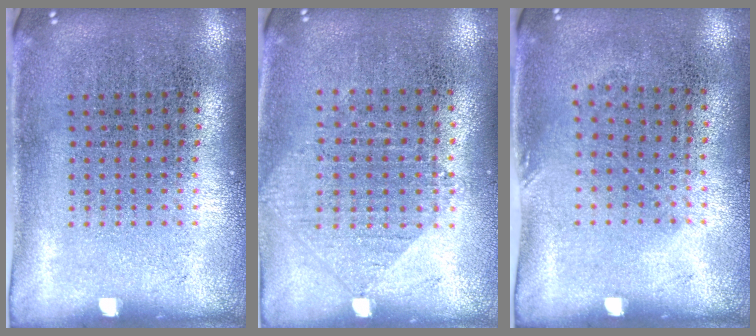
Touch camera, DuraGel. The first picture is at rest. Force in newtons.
{"total": 0.5, "press": 0.5, "slide": 0.2}
{"total": 0.8, "press": 0.6, "slide": 0.5}